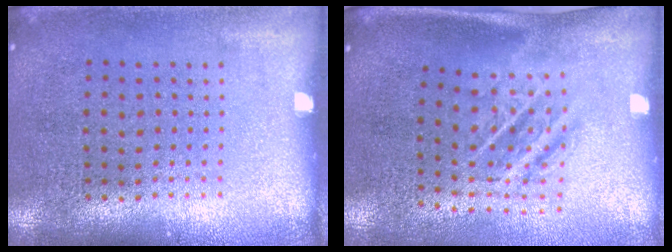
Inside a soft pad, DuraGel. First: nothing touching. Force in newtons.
{"total": 1.8, "press": 1.2, "slide": 1.3}